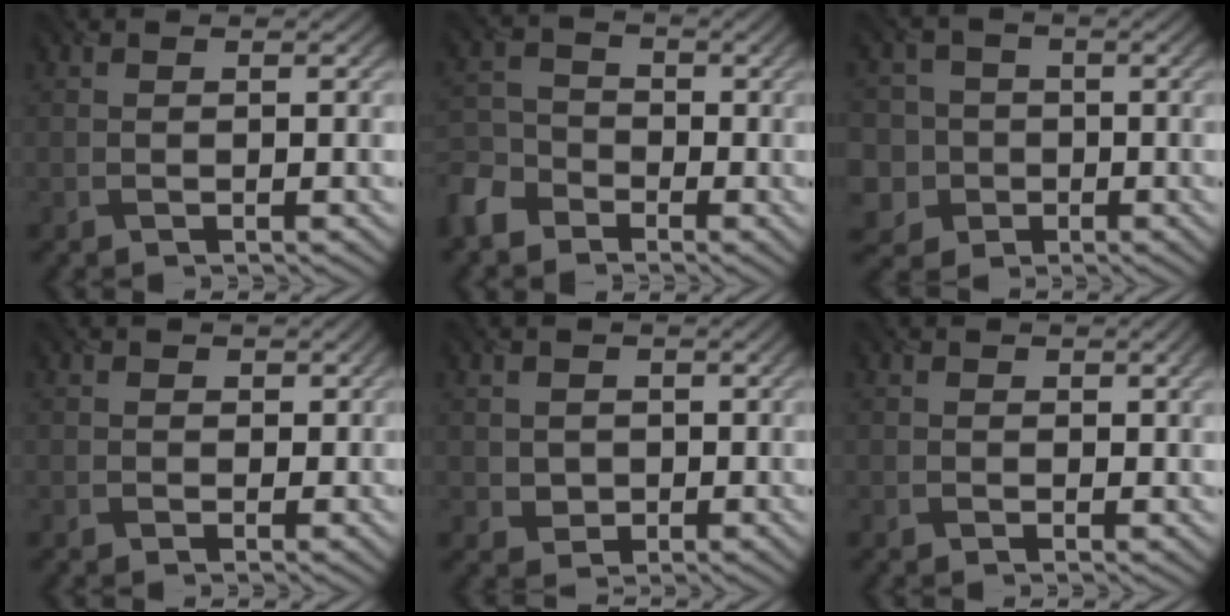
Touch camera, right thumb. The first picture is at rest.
{"total": 5.7, "force": [-4.2, 3.7, 1.0], "torque": [-0.048, -0.010, -0.100]}
{"total": 6.6, "force": [-1.3, 6.4, 0.6], "torque": [-0.053, 0.009, -0.057]}
{"total": 1.1, "force": [0.1, 0.5, -0.9], "torque": [0.013, -0.008, 0.004]}
{"total": 1.8, "force": [0.5, 1.7, -0.6], "torque": [-0.005, -0.009, 0.009]}
{"total": 1.4, "force": [1.0, 0.7, 0.8], "torque": [-0.014, -0.003, 0.019]}